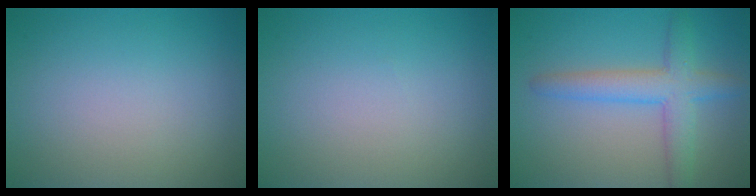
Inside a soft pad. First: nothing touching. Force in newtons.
{"total": 0.0}
{"total": 4.5, "press": 4.5, "slide": 0.2}